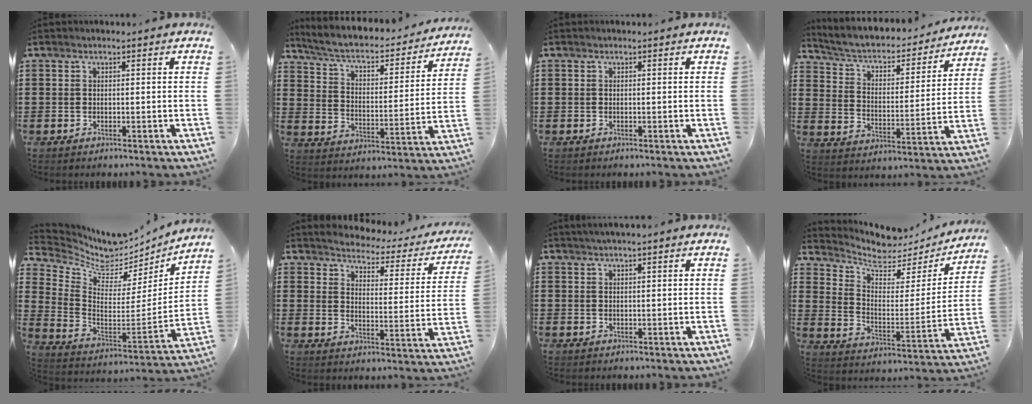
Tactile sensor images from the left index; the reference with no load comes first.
{"total": 4.4, "force": [3.6, 1.1, 2.3], "torque": [-0.065, -0.030, 0.052]}
{"total": 0.0}
{"total": 3.6, "force": [2.9, 1.4, 1.6], "torque": [-0.048, -0.024, 0.038]}
{"total": 5.7, "force": [5.0, 2.4, 1.0], "torque": [-0.057, -0.051, 0.084]}
{"total": 2.5, "force": [2.4, 0.2, 0.4], "torque": [-0.028, -0.027, 0.033]}
{"total": 1.3, "force": [1.1, 0.0, 0.7], "torque": [-0.014, 0.001, 0.021]}
{"total": 5.6, "force": [4.9, 2.3, 1.7], "torque": [-0.062, -0.032, 0.084]}